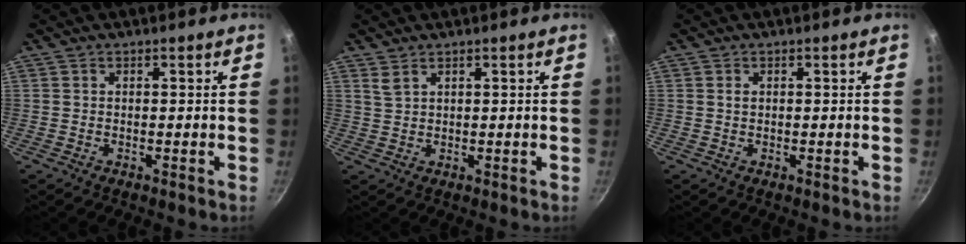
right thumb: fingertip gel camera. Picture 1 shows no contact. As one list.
[{"total": 2.0, "force": [1.4, 0.9, 1.2], "torque": [-0.022, -0.006, 0.030]}, {"total": 0.9, "force": [0.2, 0.6, 0.6], "torque": [-0.010, 0.002, 0.005]}]